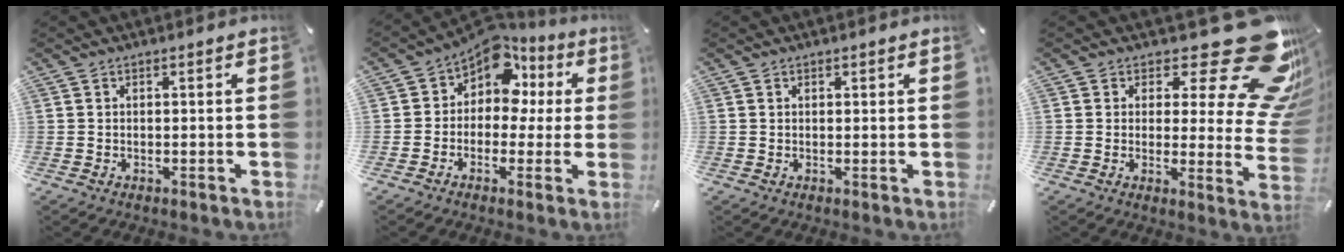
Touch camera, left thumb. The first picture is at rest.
{"total": 10.3, "force": [5.0, 7.1, 5.6], "torque": [-0.097, -0.039, 0.089]}
{"total": 0.7, "force": [0.4, 0.6, 0.2], "torque": [-0.003, 0.002, 0.008]}
{"total": 23.5, "force": [12.4, 9.0, 17.8], "torque": [-0.220, -0.085, 0.206]}